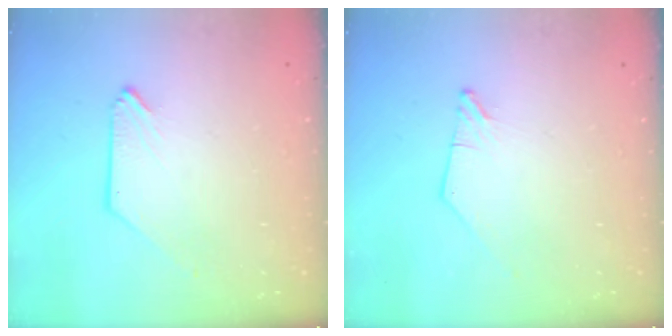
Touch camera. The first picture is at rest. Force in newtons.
{"total": 0.0}